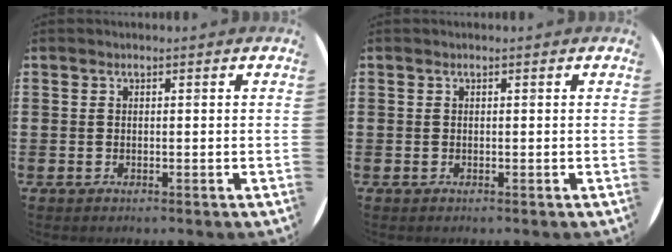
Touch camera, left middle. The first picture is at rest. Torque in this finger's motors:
{"motor_torque": [-0.02, -0.02, 0.00, 0.01]}